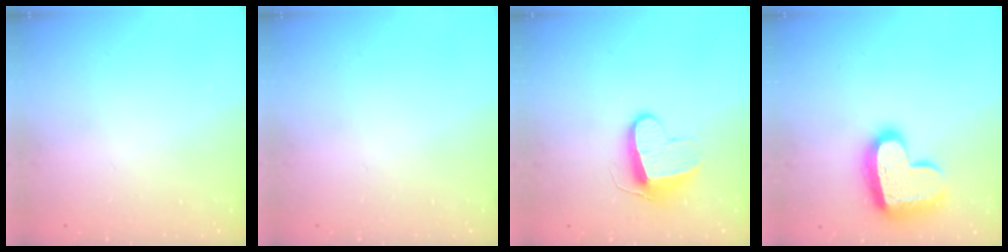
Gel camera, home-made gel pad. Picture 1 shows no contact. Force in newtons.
{"total": 0.0}
{"total": 10.1, "press": 10.1, "slide": 0.4}
{"total": 18.3, "press": 18.2, "slide": 1.2}